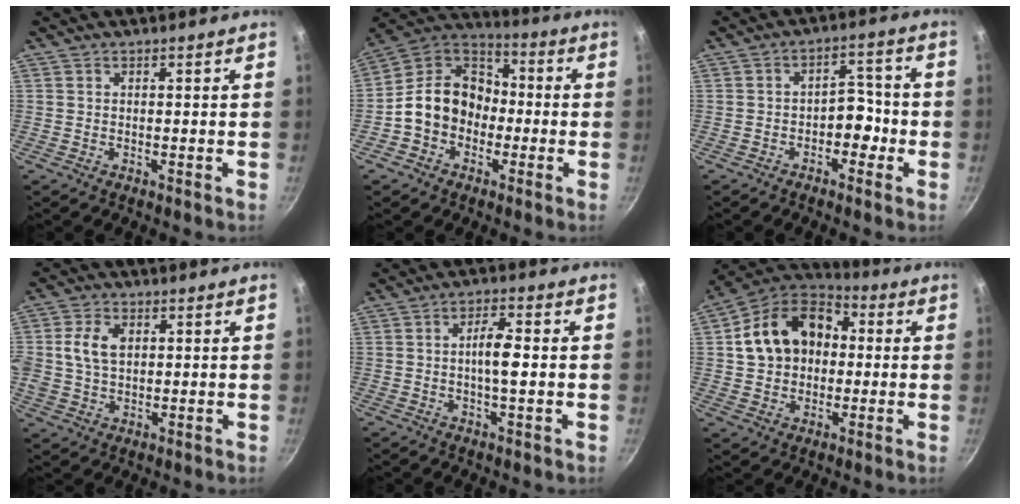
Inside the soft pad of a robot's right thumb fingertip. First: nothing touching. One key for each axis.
{"total": 14.0, "fx": -2.5, "fy": 11.4, "fz": 7.8, "tx": -0.092, "ty": 0.052, "tz": -0.064}
{"total": 5.4, "fx": -2.0, "fy": 3.6, "fz": 3.5, "tx": -0.002, "ty": 0.035, "tz": -0.034}
{"total": 7.7, "fx": 1.4, "fy": 5.5, "fz": 5.2, "tx": -0.091, "ty": 0.007, "tz": 0.023}
{"total": 5.5, "fx": -0.3, "fy": 1.5, "fz": 5.2, "tx": -0.095, "ty": 0.012, "tz": -0.009}
{"total": 17.4, "fx": 2.1, "fy": 13.3, "fz": 11.1, "tx": -0.171, "ty": 0.038, "tz": 0.022}